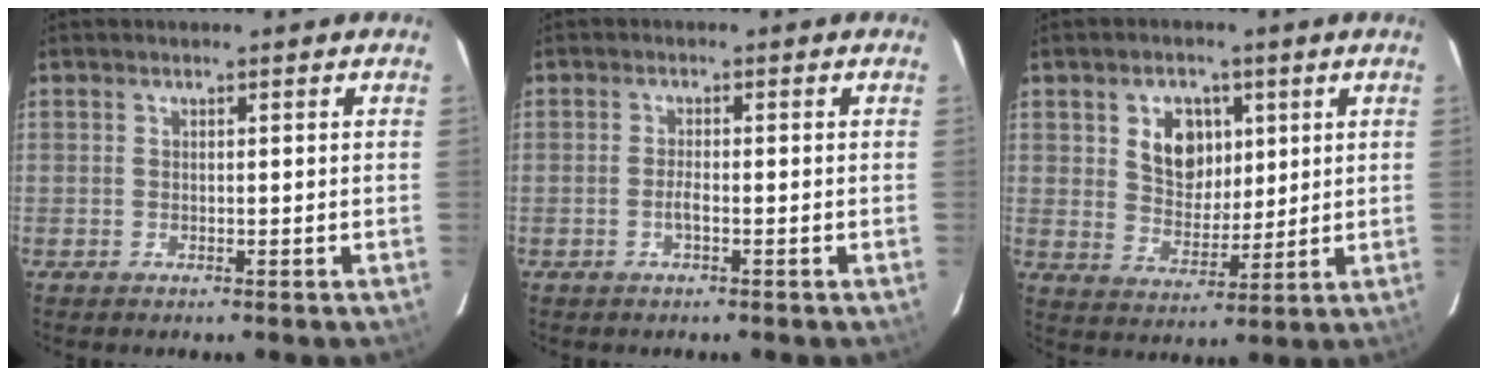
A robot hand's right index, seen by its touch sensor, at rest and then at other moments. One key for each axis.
{"total": 1.8, "fx": -0.8, "fy": 0.3, "fz": 1.6, "tx": -0.033, "ty": 0.001, "tz": -0.015}
{"total": 8.3, "fx": 2.9, "fy": 6.2, "fz": 4.8, "tx": -0.082, "ty": 0.010, "tz": 0.058}